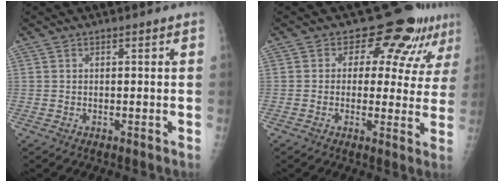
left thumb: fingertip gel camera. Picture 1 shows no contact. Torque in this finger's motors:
{"motor_torque": [0.09, 0.21, -0.13, -0.14, 0.01]}